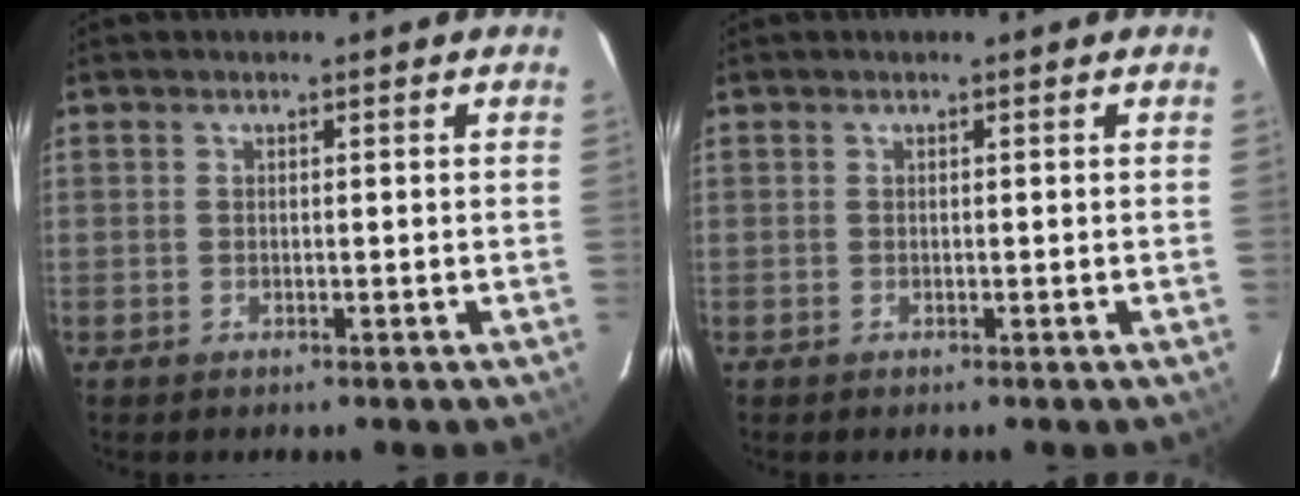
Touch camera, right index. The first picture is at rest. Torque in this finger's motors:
{"motor_torque": [0.01, 0.01, 0.00, 0.00]}